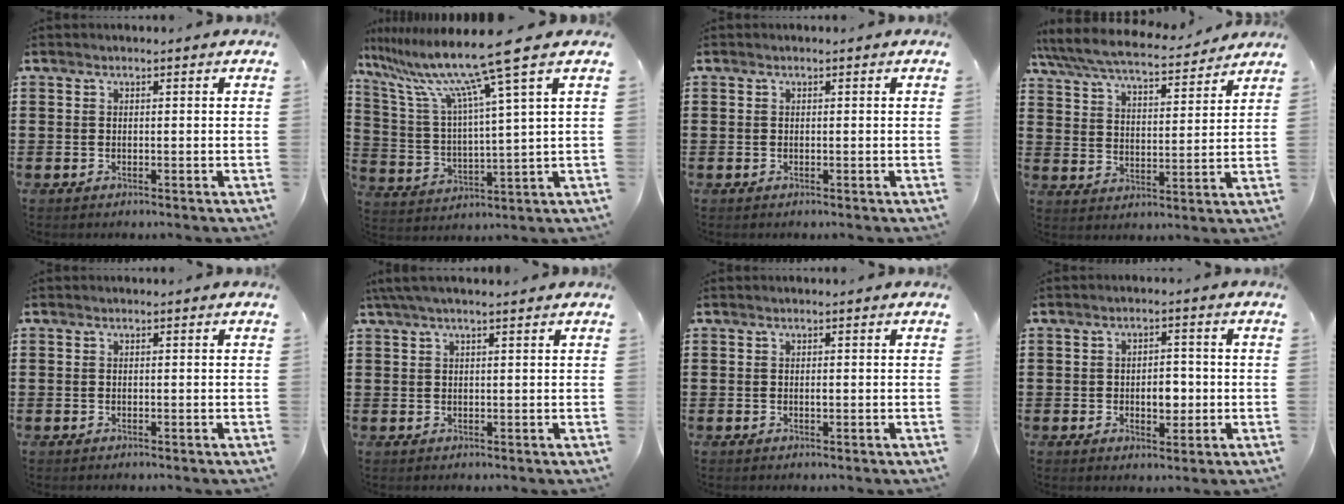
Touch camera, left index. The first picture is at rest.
{"total": 11.7, "force": [8.6, -0.5, 7.9], "torque": [-0.189, -0.045, 0.135]}
{"total": 0.0}
{"total": 6.9, "force": [6.3, 0.6, 2.5], "torque": [-0.076, -0.036, 0.108]}
{"total": 0.0}
{"total": 1.0, "force": [0.7, 0.0, 0.6], "torque": [-0.013, 0.001, 0.014]}
{"total": 0.7, "force": [0.1, 0.1, 0.7], "torque": [-0.014, -0.003, 0.002]}
{"total": 4.3, "force": [-0.6, 2.5, 3.4], "torque": [-0.053, -0.001, -0.018]}